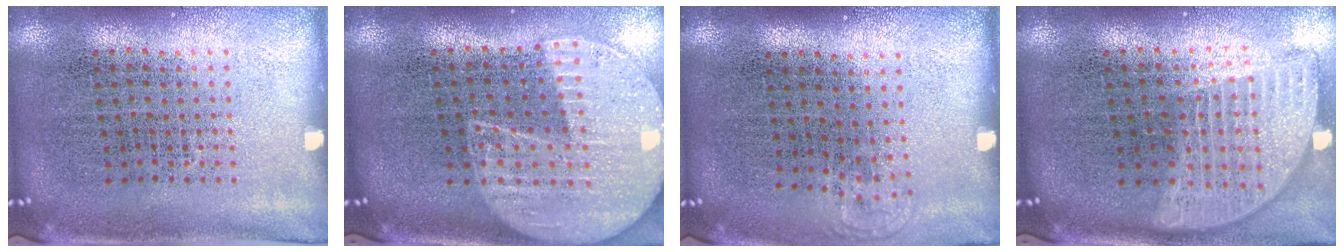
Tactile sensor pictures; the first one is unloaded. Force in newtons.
{"total": 2.2, "press": 1.9, "slide": 1.1}
{"total": 0.6, "press": 0.5, "slide": 0.4}
{"total": 1.9, "press": 1.6, "slide": 1.2}